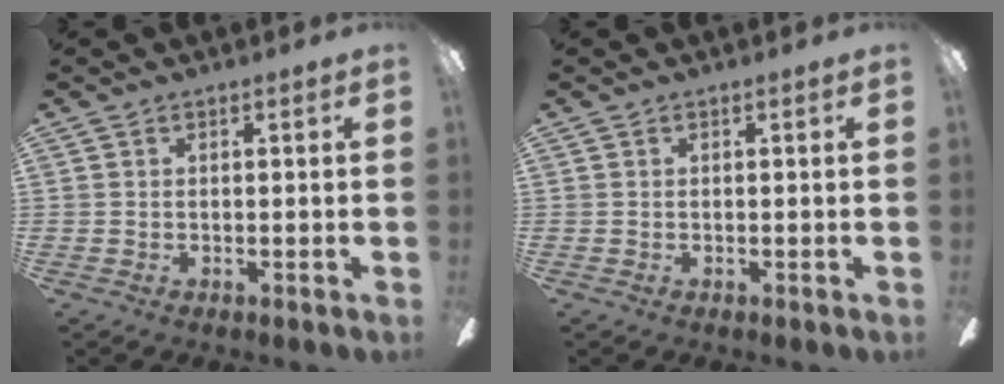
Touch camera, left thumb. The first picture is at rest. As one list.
[{"total": 0.0}]